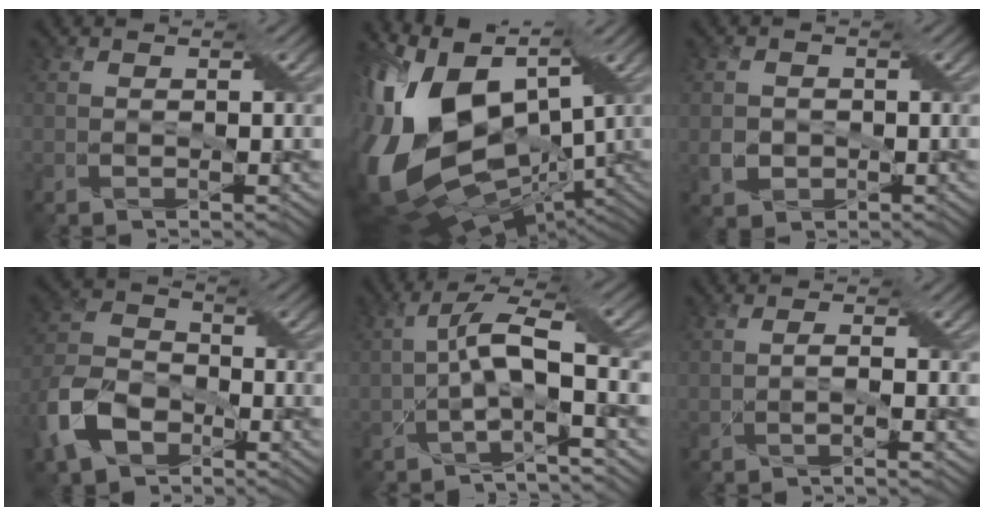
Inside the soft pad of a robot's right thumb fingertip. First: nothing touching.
{"total": 20.5, "force": [-0.3, 12.8, 16.0], "torque": [-0.361, -0.029, 0.015]}
{"total": 2.3, "force": [-0.8, 2.1, 0.5], "torque": [-0.012, -0.006, -0.018]}
{"total": 9.0, "force": [-5.1, 5.7, 4.8], "torque": [-0.123, -0.008, -0.123]}
{"total": 7.3, "force": [-1.5, 1.8, 6.9], "torque": [-0.132, 0.015, -0.040]}
{"total": 1.4, "force": [-0.9, -0.4, 0.9], "torque": [-0.018, 0.004, -0.023]}